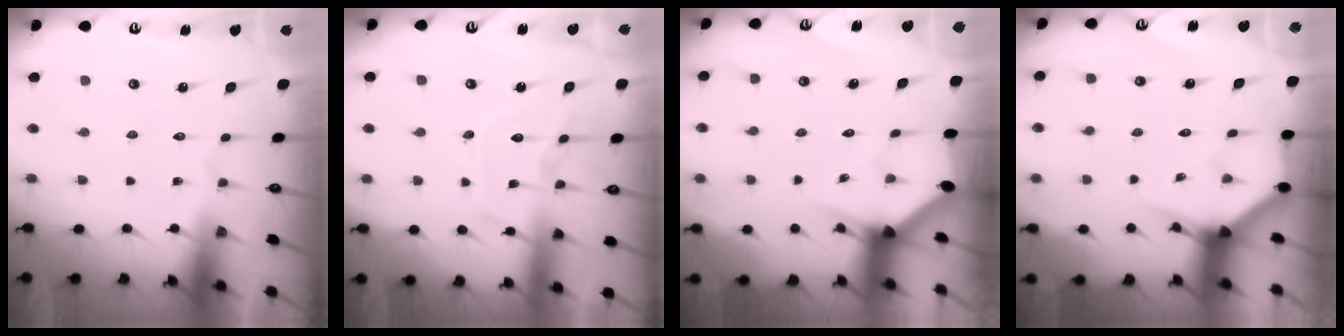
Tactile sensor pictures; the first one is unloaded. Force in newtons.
{"total": 9.5, "press": 9.5, "slide": 0.6}
{"total": 3.0, "press": 3.0, "slide": 0.1}
{"total": 3.9, "press": 3.9, "slide": 0.4}